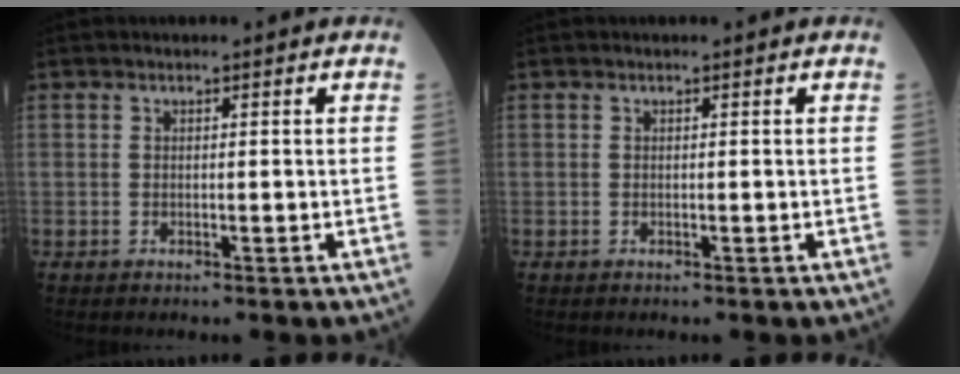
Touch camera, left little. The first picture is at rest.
{"total": 0.0}